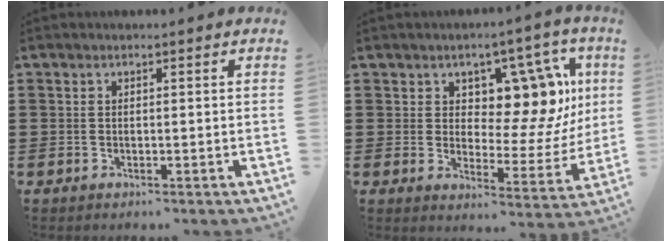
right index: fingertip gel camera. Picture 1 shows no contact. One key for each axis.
{"total": 10.7, "fx": 6.0, "fy": 6.6, "fz": 5.9, "tx": -0.084, "ty": -0.052, "tz": 0.104}